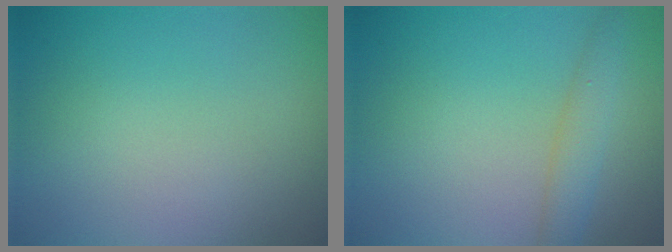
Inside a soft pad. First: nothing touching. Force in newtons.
{"total": 2.2, "press": 2.2, "slide": 0.1}